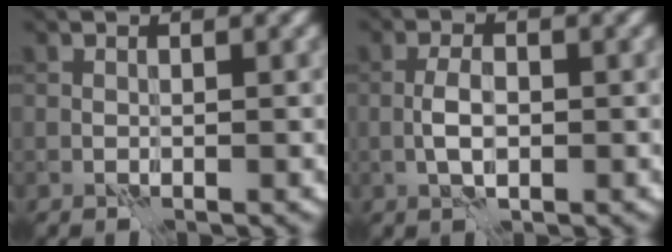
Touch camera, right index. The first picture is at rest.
{"total": 2.5, "force": [-0.8, 1.2, 2.0], "torque": [-0.036, 0.002, -0.015]}